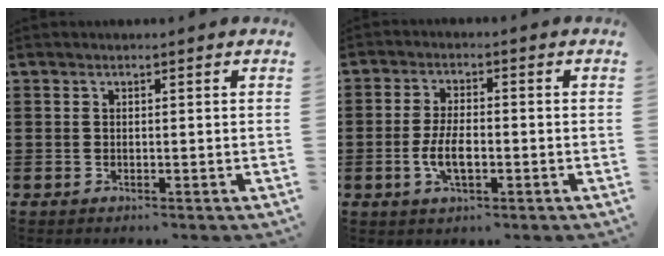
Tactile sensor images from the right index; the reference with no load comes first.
{"total": 5.0, "force": [-1.2, 2.1, 4.4], "torque": [-0.095, -0.003, -0.026]}